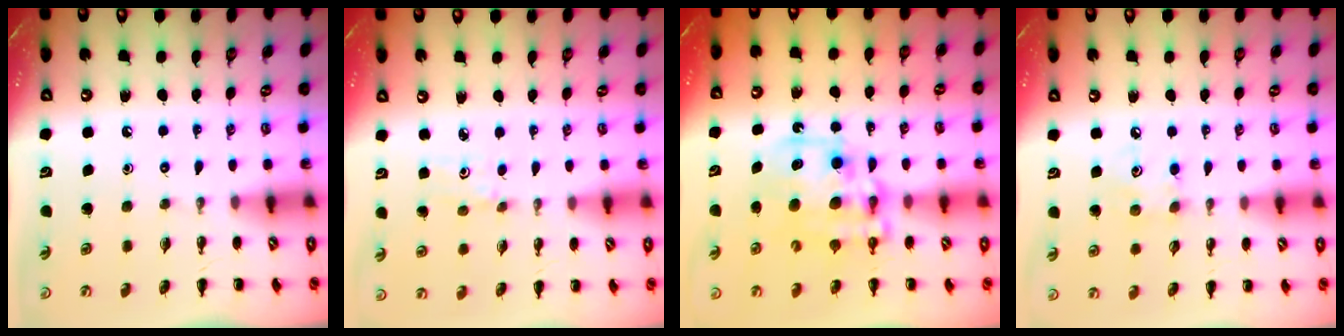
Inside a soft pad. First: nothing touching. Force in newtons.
{"total": 2.8, "press": 2.6, "slide": 0.9}
{"total": 12.7, "press": 12.4, "slide": 3.0}
{"total": 5.8, "press": 5.7, "slide": 1.3}